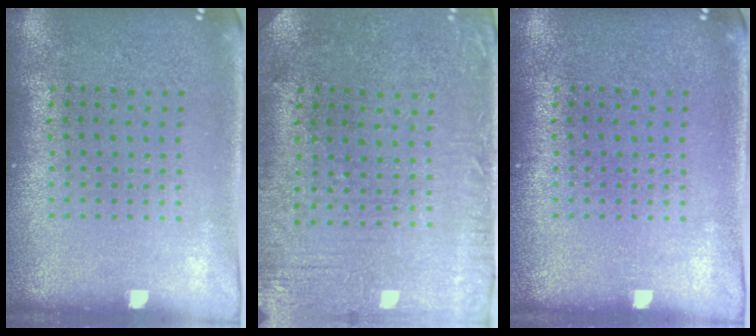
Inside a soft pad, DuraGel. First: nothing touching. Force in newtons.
{"total": 0.6, "press": 0.4, "slide": 0.5}
{"total": 0.0}